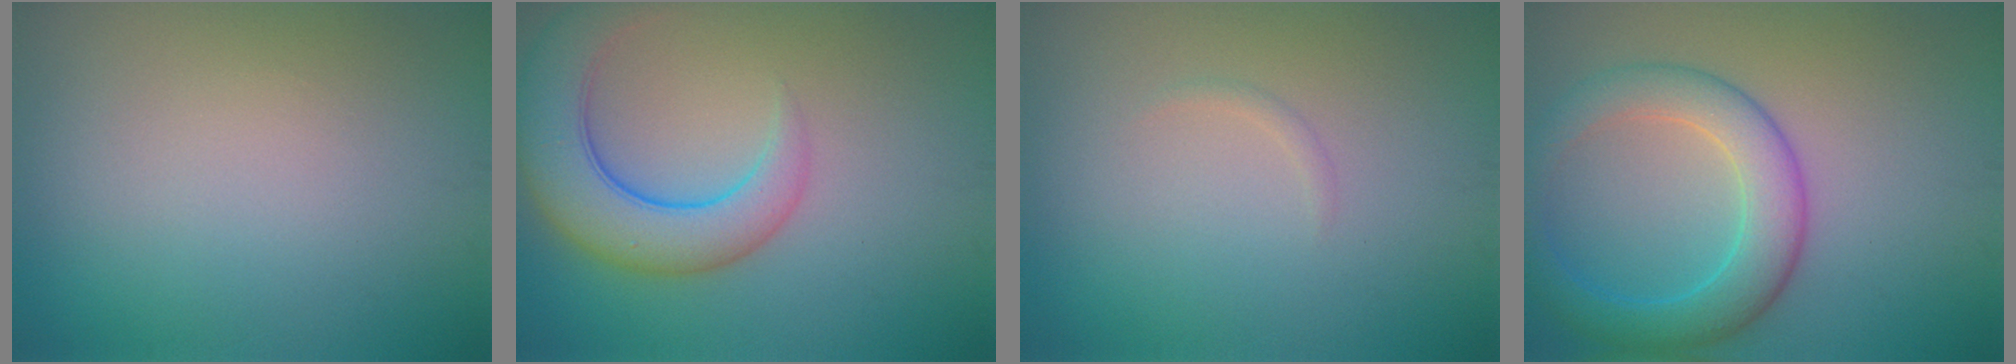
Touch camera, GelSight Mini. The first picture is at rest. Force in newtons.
{"total": 6.5, "press": 6.5, "slide": 0.5}
{"total": 0.6, "press": 0.6, "slide": 0.0}
{"total": 5.7, "press": 5.7, "slide": 0.2}